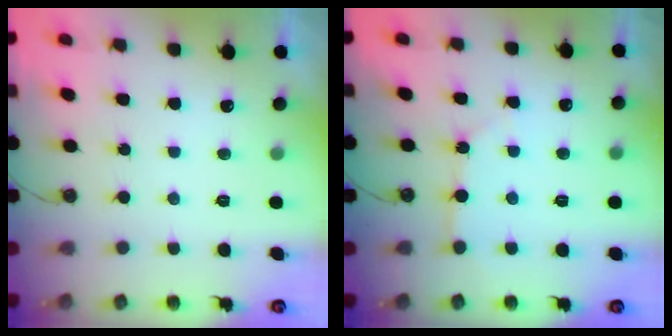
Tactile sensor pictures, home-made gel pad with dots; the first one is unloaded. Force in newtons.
{"total": 3.8, "press": 3.8, "slide": 0.4}